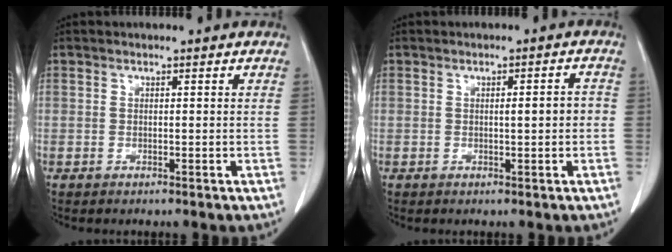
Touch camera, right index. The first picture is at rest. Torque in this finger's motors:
{"motor_torque": [0.30, 0.01, 0.22, 0.04]}